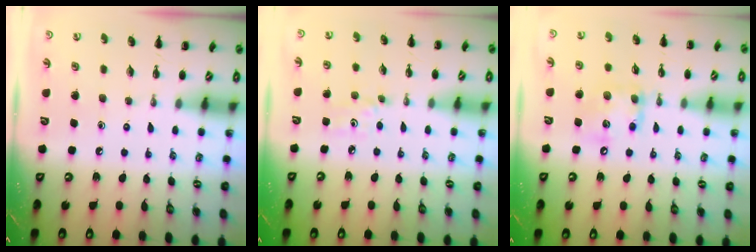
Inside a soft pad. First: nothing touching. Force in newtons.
{"total": 4.0, "press": 3.7, "slide": 1.6}
{"total": 11.7, "press": 11.7, "slide": 1.2}